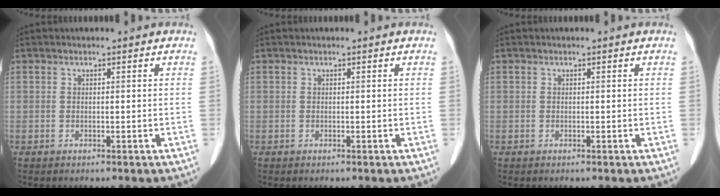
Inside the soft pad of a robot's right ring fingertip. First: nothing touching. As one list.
[{"total": 0.0}, {"total": 0.0}]